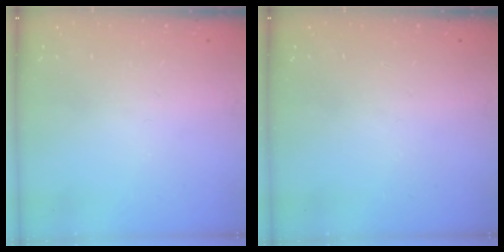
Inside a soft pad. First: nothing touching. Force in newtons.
{"total": 0.0}